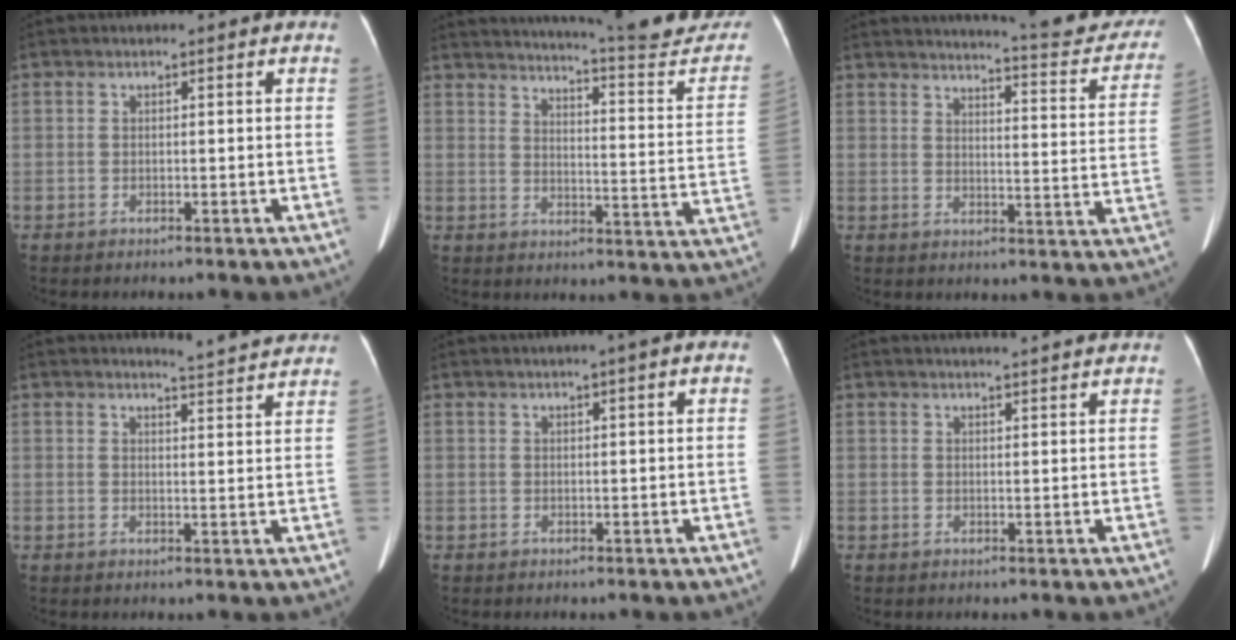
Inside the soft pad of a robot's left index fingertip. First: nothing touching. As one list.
[{"total": 22.6, "force": [21.2, 1.0, 7.7], "torque": [-0.107, -0.089, 0.254]}, {"total": 18.9, "force": [17.5, 2.4, 6.6], "torque": [-0.071, -0.065, 0.192]}, {"total": 8.2, "force": [8.1, -0.7, 1.1], "torque": [-0.029, -0.023, 0.086]}, {"total": 3.5, "force": [2.4, -0.3, 2.5], "torque": [-0.035, 0.019, 0.036]}, {"total": 8.0, "force": [7.4, -0.4, 2.9], "torque": [-0.039, 0.016, 0.079]}]